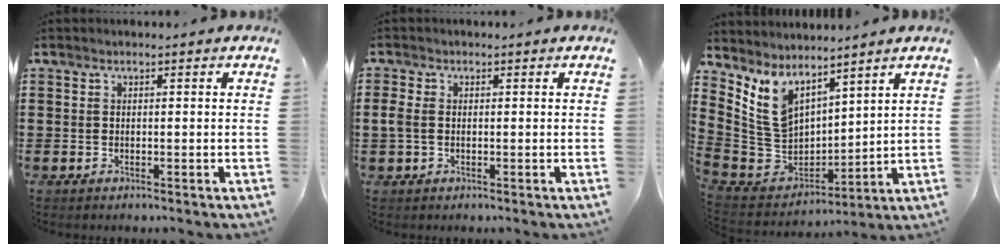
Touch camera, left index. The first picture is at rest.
{"total": 2.1, "force": [-0.2, 1.4, 1.6], "torque": [-0.048, 0.000, -0.010]}
{"total": 7.8, "force": [5.0, 4.6, 3.8], "torque": [-0.121, -0.037, 0.095]}